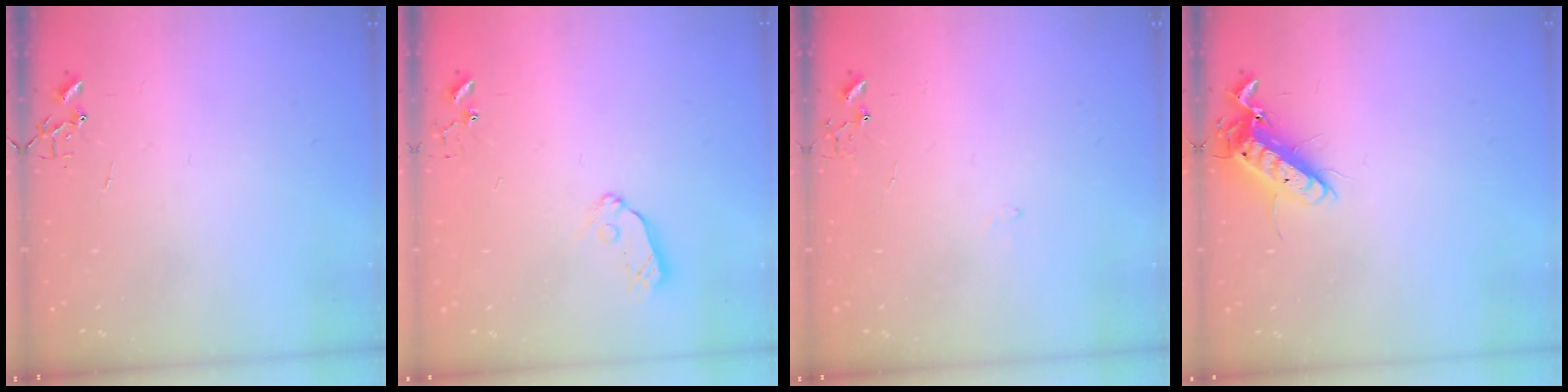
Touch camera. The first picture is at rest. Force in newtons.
{"total": 7.3, "press": 7.3, "slide": 0.4}
{"total": 5.8, "press": 5.8, "slide": 0.7}
{"total": 12.5, "press": 12.4, "slide": 1.6}